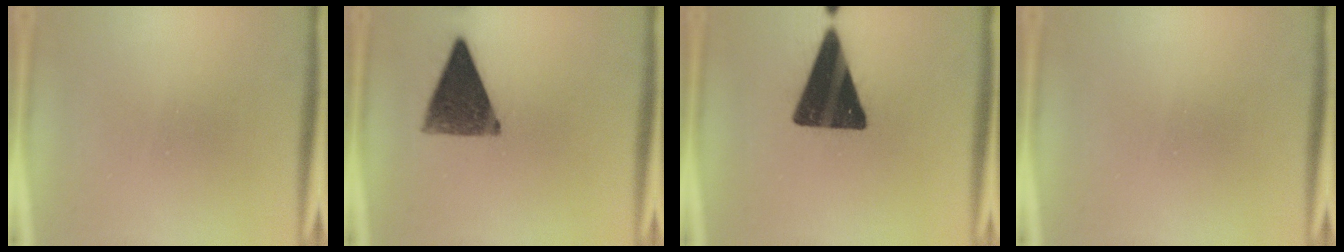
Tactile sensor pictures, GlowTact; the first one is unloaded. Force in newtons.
{"total": 11.2}
{"total": 18.6}
{"total": 0.0}